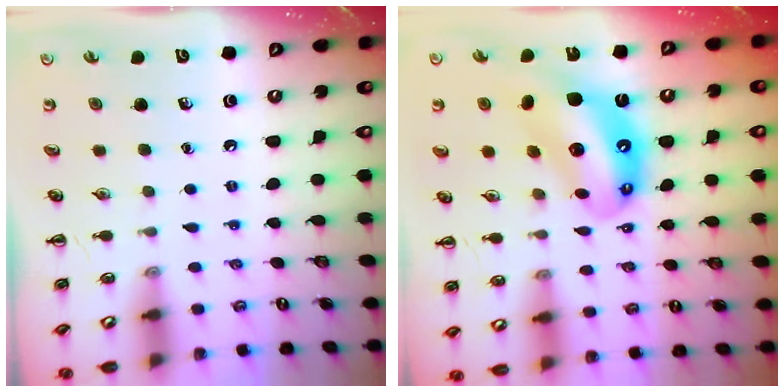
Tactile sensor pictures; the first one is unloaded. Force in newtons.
{"total": 13.6, "press": 13.1, "slide": 3.7}